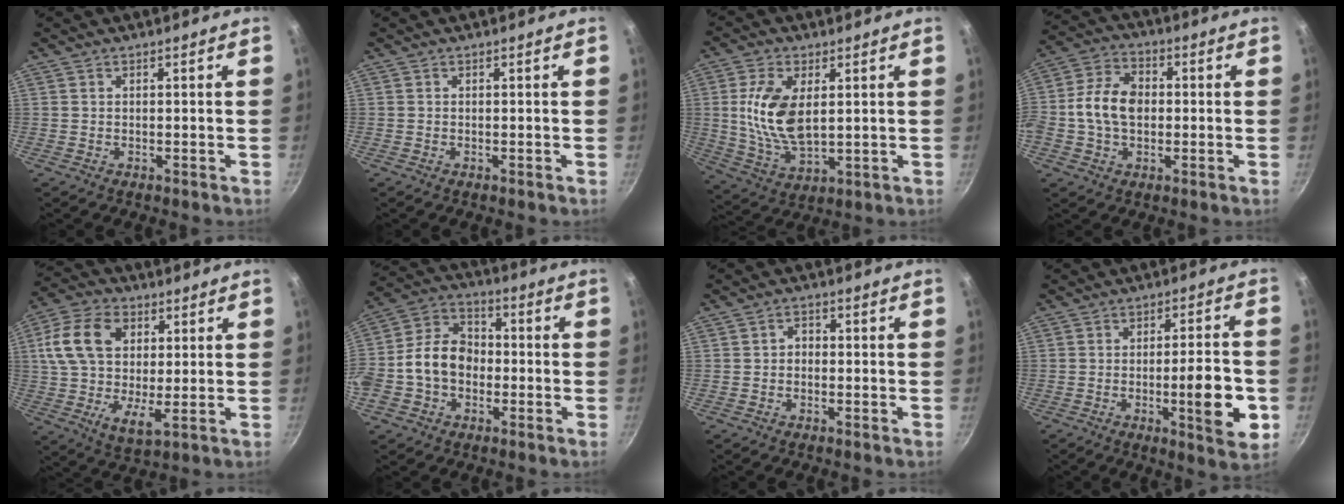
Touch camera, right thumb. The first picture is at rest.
{"total": 0.0}
{"total": 12.7, "force": [2.2, 6.8, 10.5], "torque": [-0.200, -0.013, 0.048]}
{"total": 11.1, "force": [-0.2, 8.0, 7.8], "torque": [-0.125, 0.022, -0.021]}
{"total": 15.8, "force": [4.1, 9.9, 11.6], "torque": [-0.199, -0.006, 0.064]}
{"total": 14.5, "force": [-2.3, 11.0, 9.1], "torque": [-0.134, 0.046, -0.057]}
{"total": 2.1, "force": [-0.3, 1.7, 1.2], "torque": [-0.010, 0.010, -0.008]}
{"total": 12.2, "force": [-3.2, 2.8, 11.5], "torque": [-0.148, 0.012, -0.044]}